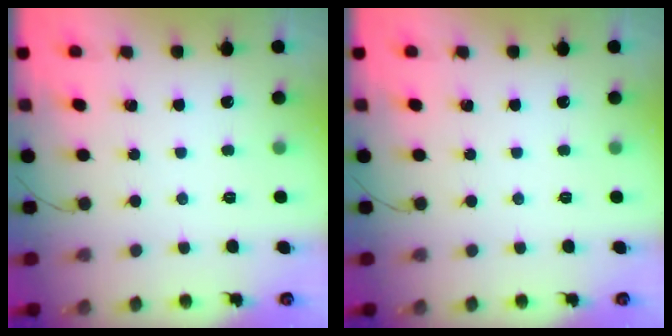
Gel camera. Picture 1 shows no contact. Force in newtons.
{"total": 0.0}